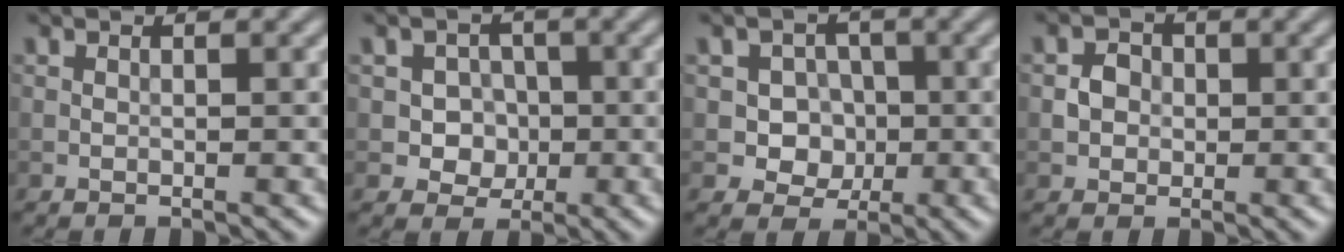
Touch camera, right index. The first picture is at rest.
{"total": 3.2, "force": [-0.4, 2.8, 1.4], "torque": [-0.001, -0.001, -0.019]}
{"total": 3.7, "force": [-0.4, 3.3, 1.7], "torque": [-0.002, -0.001, -0.021]}
{"total": 1.9, "force": [0.0, 1.7, 0.7], "torque": [-0.005, -0.001, -0.001]}